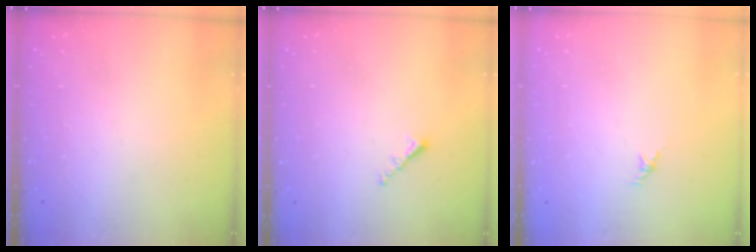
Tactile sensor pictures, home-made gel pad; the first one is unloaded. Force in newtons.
{"total": 1.2, "press": 1.1, "slide": 0.5}
{"total": 2.1, "press": 2.0, "slide": 0.7}